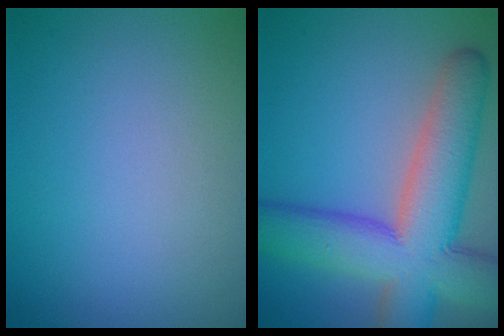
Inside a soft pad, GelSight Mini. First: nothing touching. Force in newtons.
{"total": 11.1, "press": 11.1, "slide": 0.5}